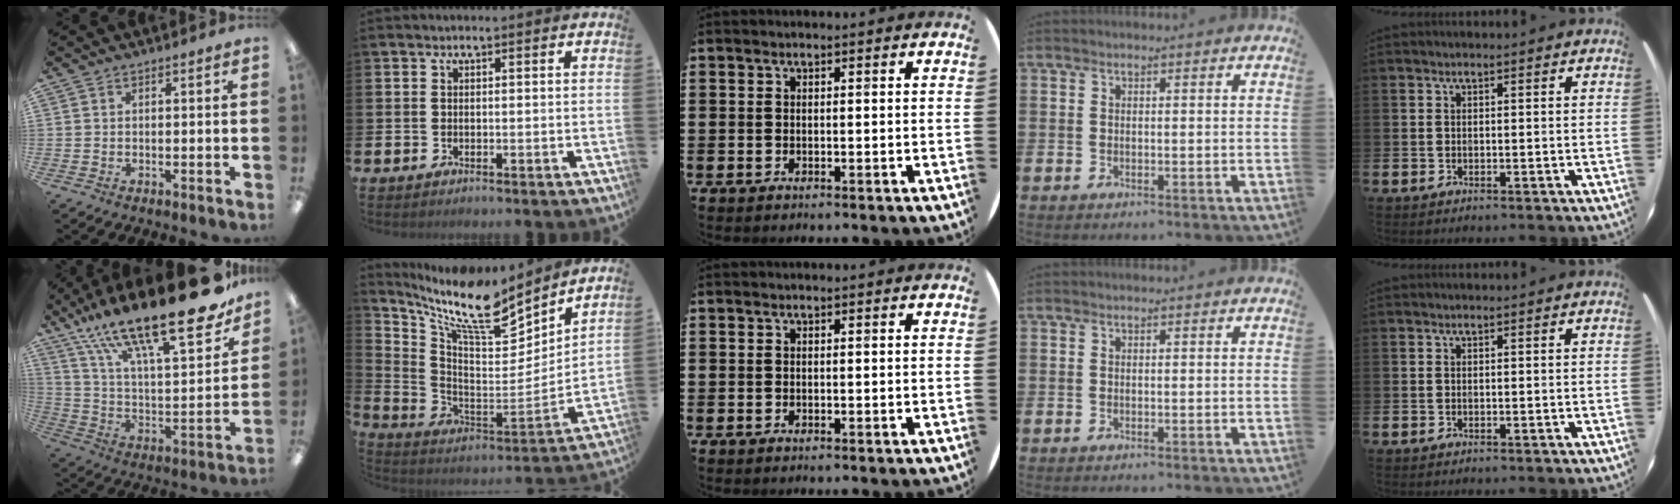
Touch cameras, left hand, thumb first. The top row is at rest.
{"thumb": {"total": 28.6, "force": [19.8, 7.7, 19.1], "torque": [-0.311, -0.125, 0.328]}, "index": {"total": 11.7, "force": [9.1, 2.8, 6.7], "torque": [-0.165, -0.059, 0.151]}}